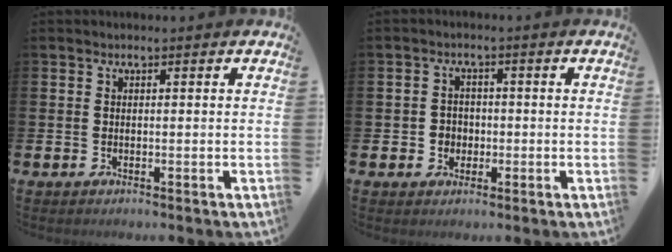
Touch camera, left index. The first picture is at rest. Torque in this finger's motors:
{"motor_torque": [0.38, 0.07, 0.03, 0.03]}